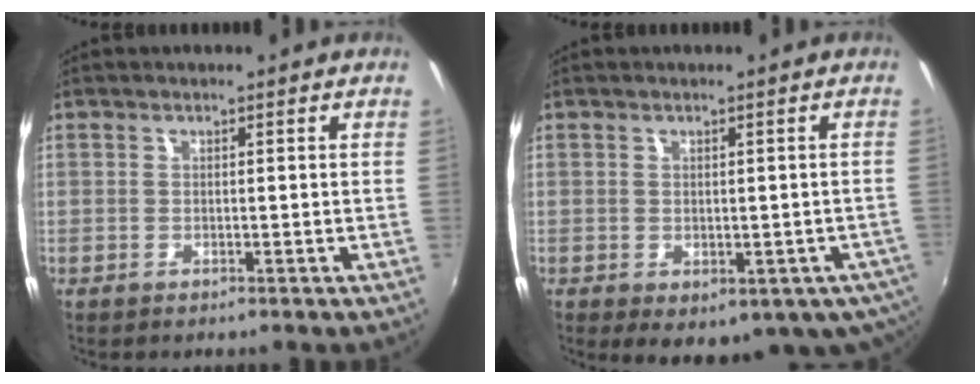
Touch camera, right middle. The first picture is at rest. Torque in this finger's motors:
{"motor_torque": [1.43, -0.71, 0.29, 0.04]}